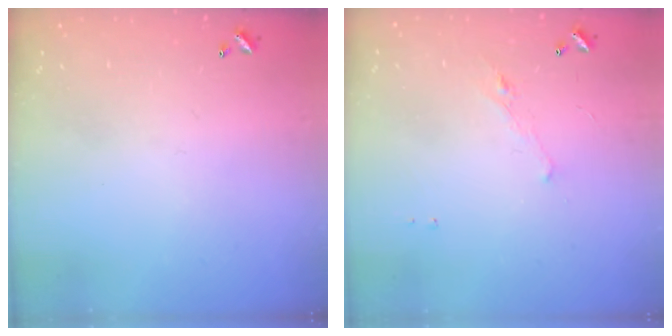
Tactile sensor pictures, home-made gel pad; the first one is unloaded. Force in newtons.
{"total": 1.3, "press": 1.2, "slide": 0.6}